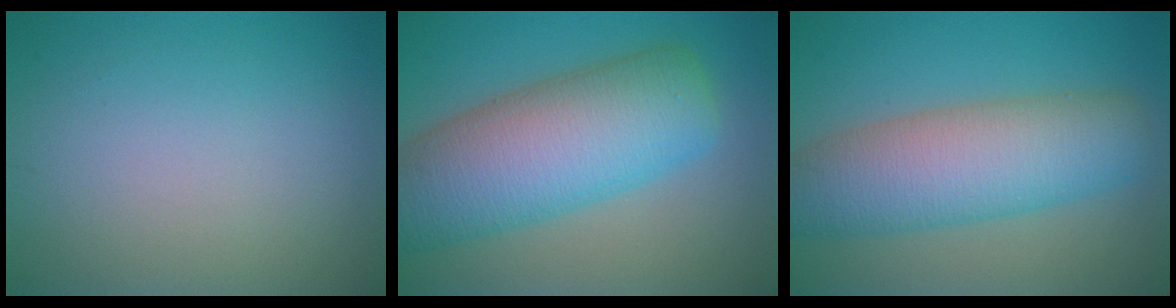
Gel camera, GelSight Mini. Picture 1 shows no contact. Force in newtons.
{"total": 11.6, "press": 11.6, "slide": 0.4}
{"total": 9.0, "press": 9.0, "slide": 0.6}